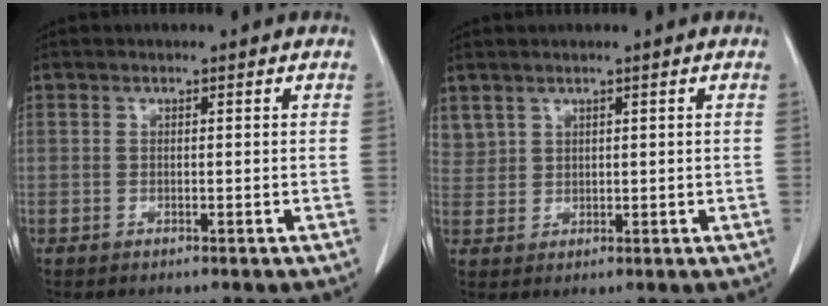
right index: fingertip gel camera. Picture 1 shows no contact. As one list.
[{"total": 2.3, "force": [1.7, 1.5, 0.2], "torque": [0.003, 0.006, 0.035]}]